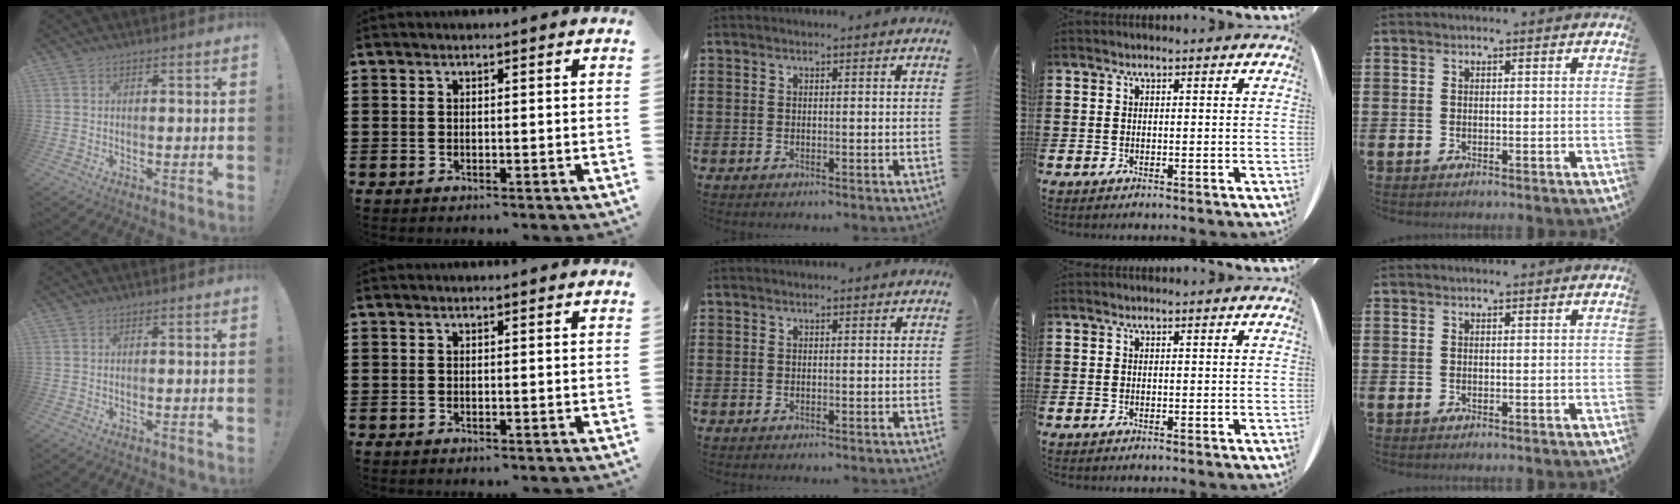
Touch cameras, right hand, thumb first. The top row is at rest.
{}